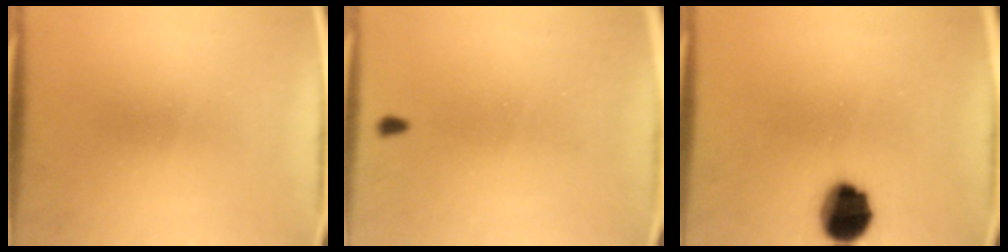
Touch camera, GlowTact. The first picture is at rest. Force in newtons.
{"total": 0.8}
{"total": 10.8}